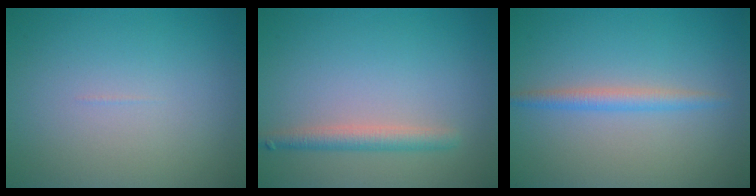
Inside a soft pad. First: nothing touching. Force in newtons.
{"total": 2.3, "press": 2.3, "slide": 0.1}
{"total": 1.9, "press": 1.9, "slide": 0.2}